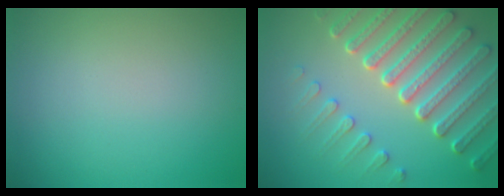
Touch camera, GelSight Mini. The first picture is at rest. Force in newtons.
{"total": 7.5, "press": 5.5, "slide": 5.0}